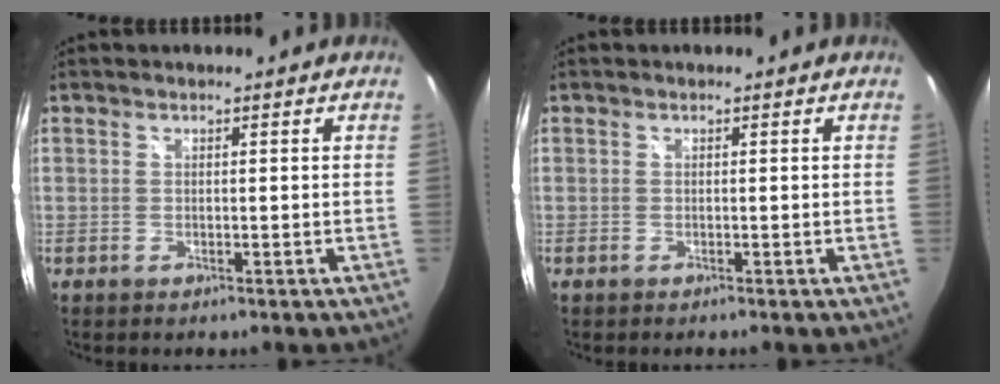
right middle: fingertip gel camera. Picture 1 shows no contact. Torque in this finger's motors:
{"motor_torque": [-0.38, -0.02, -0.01, -0.01]}